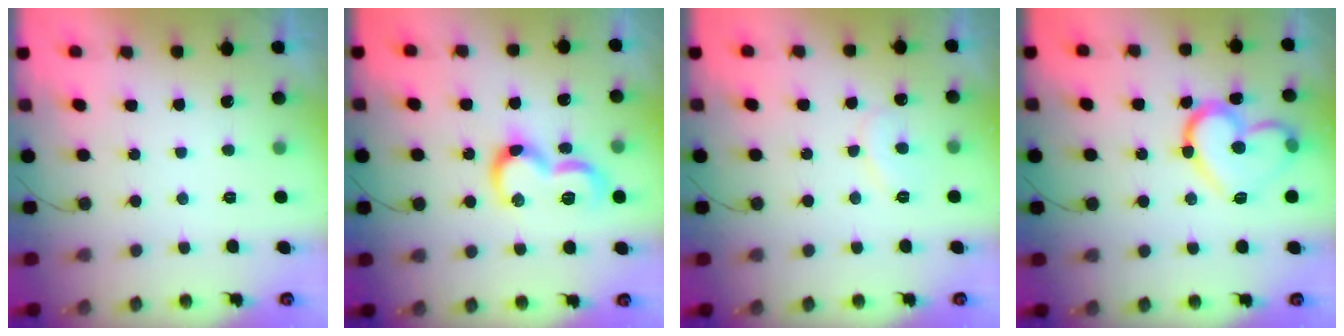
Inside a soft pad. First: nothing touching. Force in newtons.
{"total": 12.4, "press": 12.4, "slide": 1.1}
{"total": 7.1, "press": 7.0, "slide": 0.7}
{"total": 15.8, "press": 15.8, "slide": 0.8}